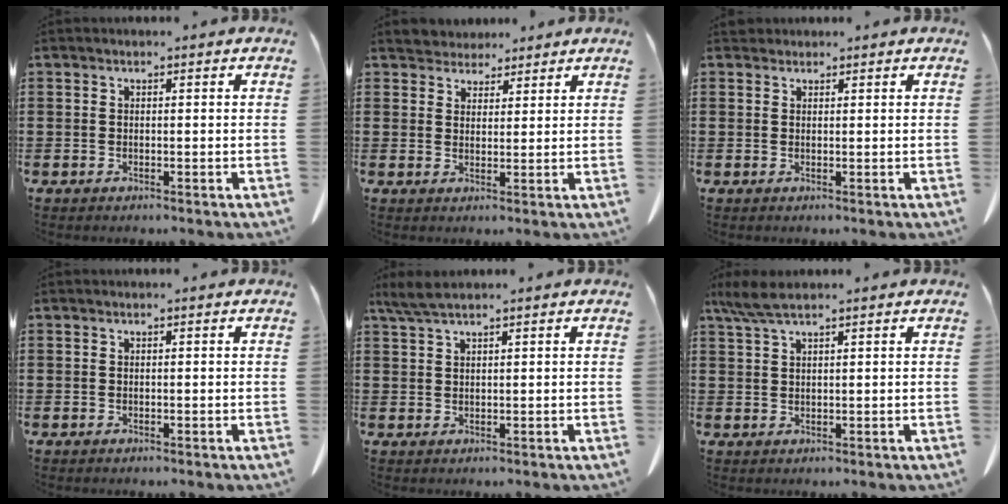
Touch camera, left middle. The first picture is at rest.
{"total": 3.6, "force": [3.4, 1.3, 0.0], "torque": [-0.011, -0.004, 0.066]}
{"total": 1.0, "force": [0.9, 0.4, 0.1], "torque": [-0.005, 0.001, 0.020]}
{"total": 0.0}
{"total": 2.8, "force": [2.1, 0.2, 1.9], "torque": [-0.041, 0.000, 0.040]}
{"total": 3.8, "force": [2.7, 0.6, 2.7], "torque": [-0.057, 0.001, 0.051]}